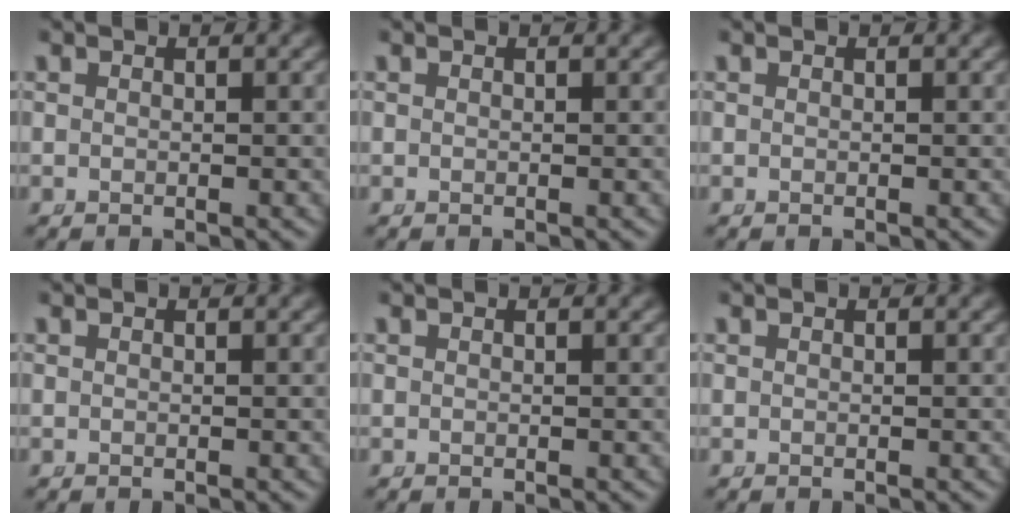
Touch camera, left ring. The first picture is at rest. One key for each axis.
{"total": 0.0}
{"total": 0.0}
{"total": 0.0}
{"total": 0.0}
{"total": 0.0}